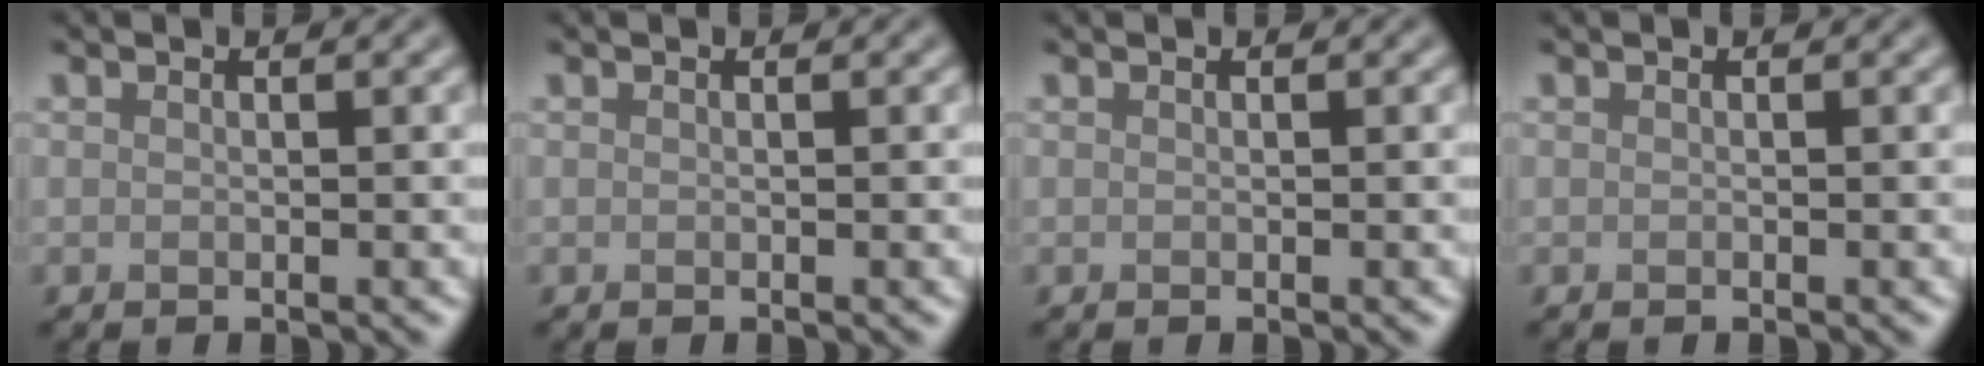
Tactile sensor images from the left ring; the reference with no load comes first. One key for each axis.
{"total": 0.0}
{"total": 0.0}
{"total": 0.0}